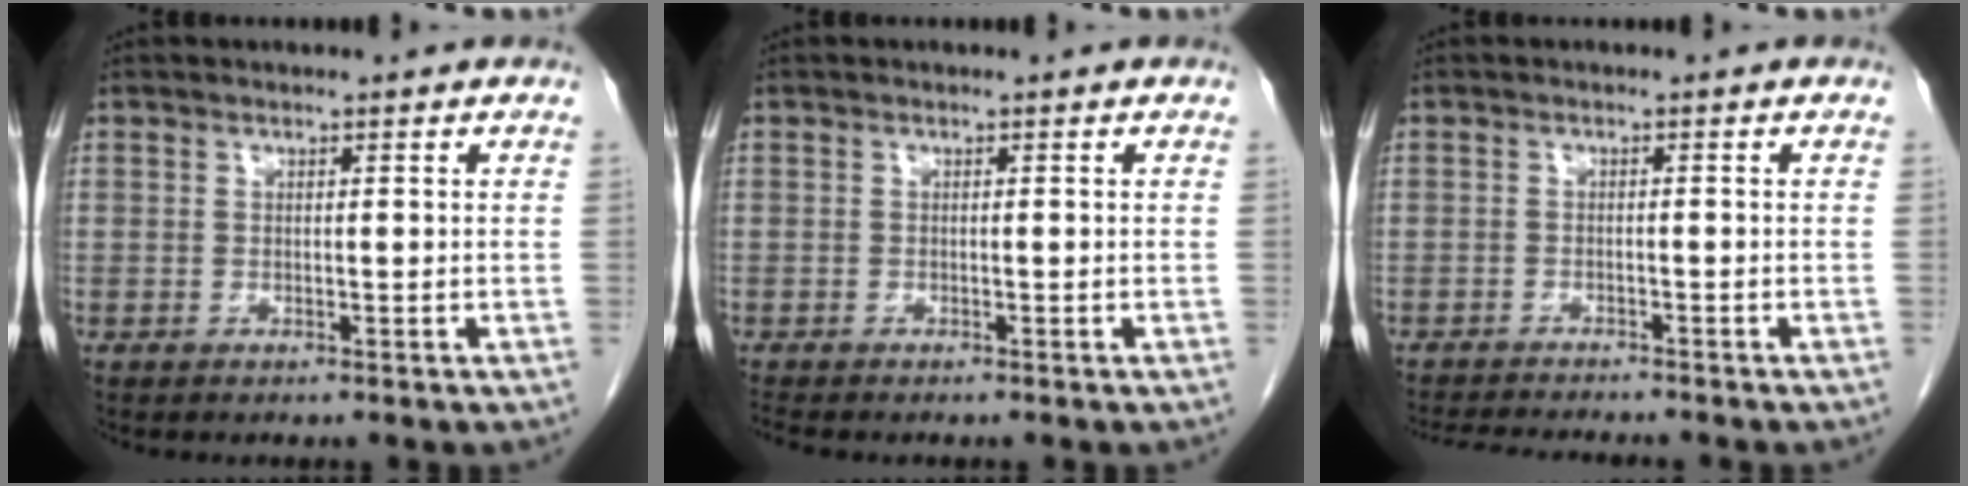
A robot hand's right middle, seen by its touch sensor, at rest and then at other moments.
{"total": 1.2, "force": [-1.1, -0.1, 0.4], "torque": [-0.011, -0.005, -0.021]}
{"total": 7.6, "force": [-7.1, 0.6, 2.7], "torque": [-0.038, -0.011, -0.109]}